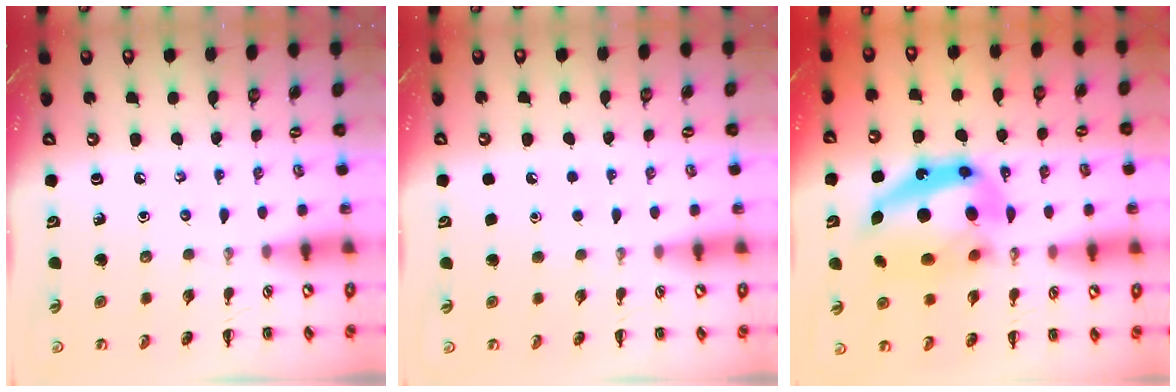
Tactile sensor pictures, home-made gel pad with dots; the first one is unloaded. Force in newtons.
{"total": 1.6, "press": 1.6, "slide": 0.1}
{"total": 17.8, "press": 17.2, "slide": 4.5}